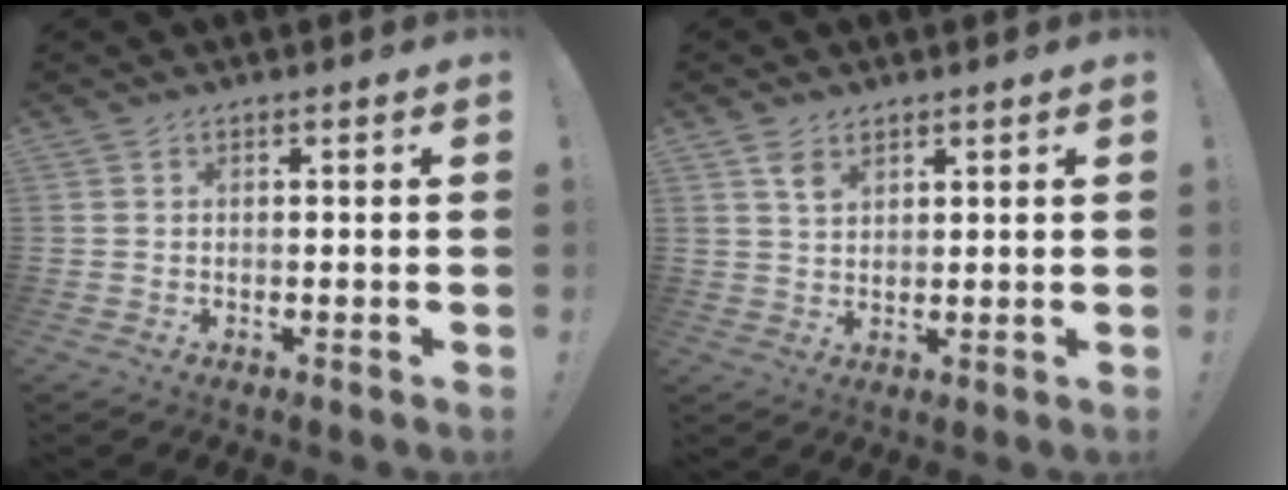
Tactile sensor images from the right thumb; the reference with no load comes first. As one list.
[{"total": 4.2, "force": [2.7, 2.3, 2.2], "torque": [-0.032, -0.012, 0.048]}]